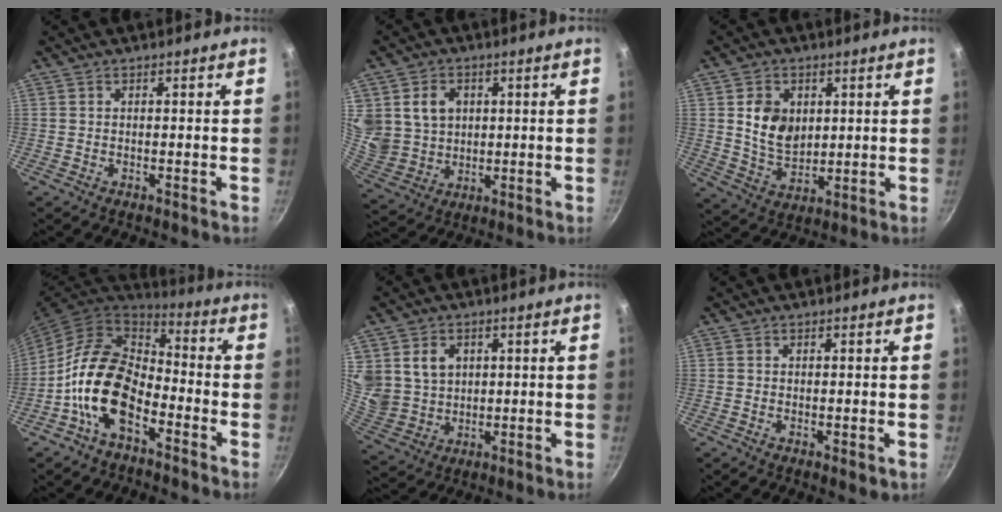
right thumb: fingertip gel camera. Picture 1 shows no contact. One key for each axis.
{"total": 12.4, "fx": 3.4, "fy": 10.5, "fz": 5.8, "tx": -0.102, "ty": -0.014, "tz": 0.077}
{"total": 9.4, "fx": 2.1, "fy": 6.9, "fz": 5.9, "tx": -0.083, "ty": -0.020, "tz": 0.045}
{"total": 16.0, "fx": -6.0, "fy": 9.9, "fz": 11.1, "tx": -0.183, "ty": 0.055, "tz": -0.133}
{"total": 11.2, "fx": 3.5, "fy": 9.3, "fz": 5.3, "tx": -0.087, "ty": -0.020, "tz": 0.080}
{"total": 1.5, "fx": 0.1, "fy": 0.8, "fz": 1.3, "tx": -0.019, "ty": -0.006, "tz": -0.001}